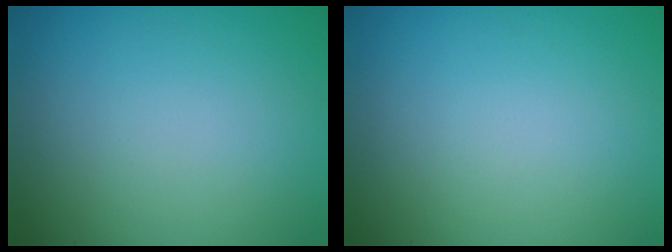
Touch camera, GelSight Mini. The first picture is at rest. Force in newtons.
{"total": 0.0}